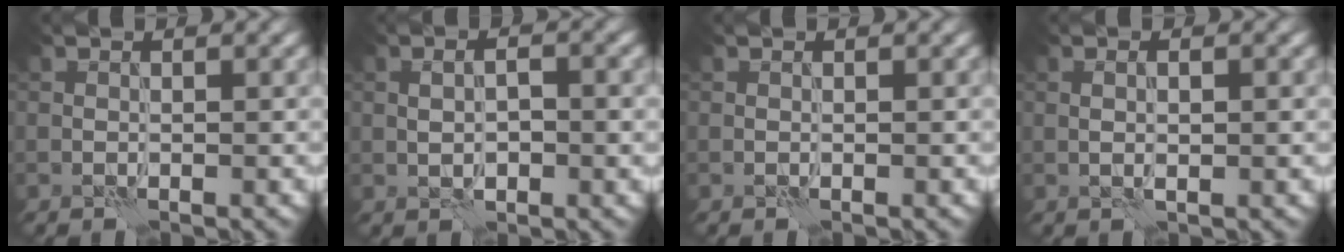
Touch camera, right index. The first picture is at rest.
{"total": 3.3, "force": [0.0, 1.8, 2.8], "torque": [-0.032, 0.002, -0.001]}
{"total": 0.0}
{"total": 1.7, "force": [0.1, 0.5, 1.6], "torque": [-0.027, -0.002, 0.006]}